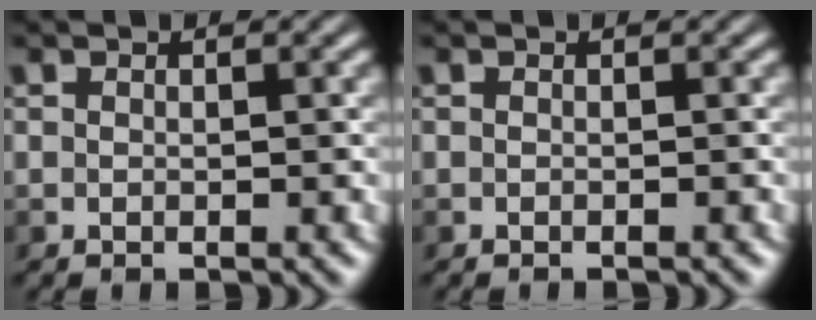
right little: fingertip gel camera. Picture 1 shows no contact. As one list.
[{"total": 0.0}]